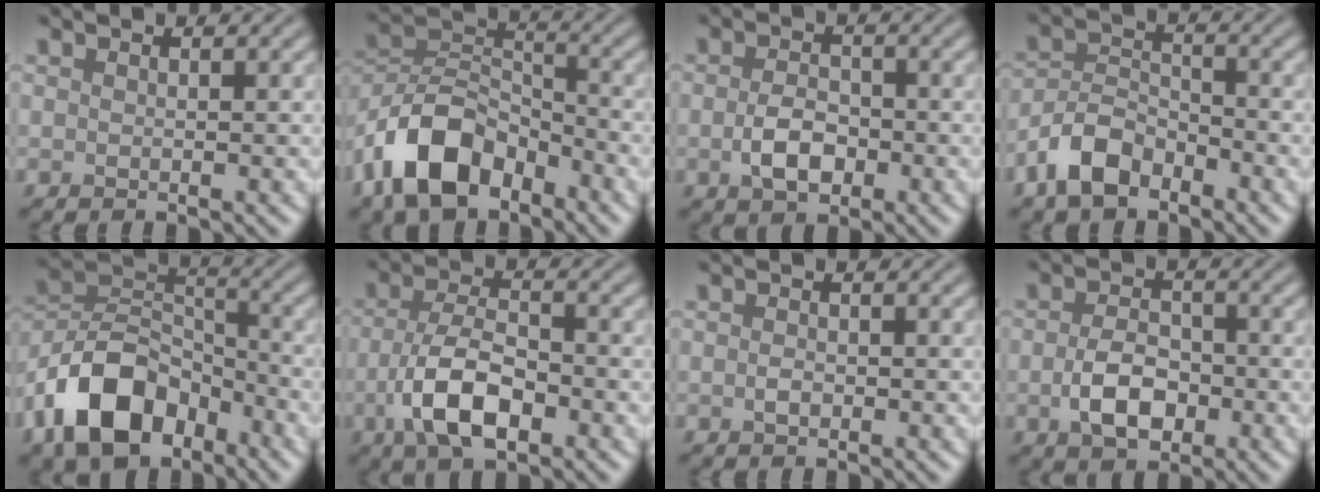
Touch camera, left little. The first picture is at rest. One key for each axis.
{"total": 9.0, "fx": -5.7, "fy": 4.9, "fz": 5.0, "tx": -0.094, "ty": 0.008, "tz": -0.125}
{"total": 3.4, "fx": -1.1, "fy": 2.1, "fz": 2.4, "tx": -0.047, "ty": -0.002, "tz": -0.026}
{"total": 4.6, "fx": -3.4, "fy": 2.2, "fz": 2.2, "tx": -0.037, "ty": 0.005, "tz": -0.078}
{"total": 10.0, "fx": -5.9, "fy": 6.0, "fz": 5.5, "tx": -0.102, "ty": 0.004, "tz": -0.126}
{"total": 6.2, "fx": -2.6, "fy": 2.7, "fz": 4.9, "tx": -0.098, "ty": -0.003, "tz": -0.054}
{"total": 0.8, "fx": -0.3, "fy": 0.4, "fz": 0.5, "tx": -0.011, "ty": 0.000, "tz": -0.010}
{"total": 4.3, "fx": -1.4, "fy": 2.8, "fz": 3.0, "tx": -0.062, "ty": -0.005, "tz": -0.030}